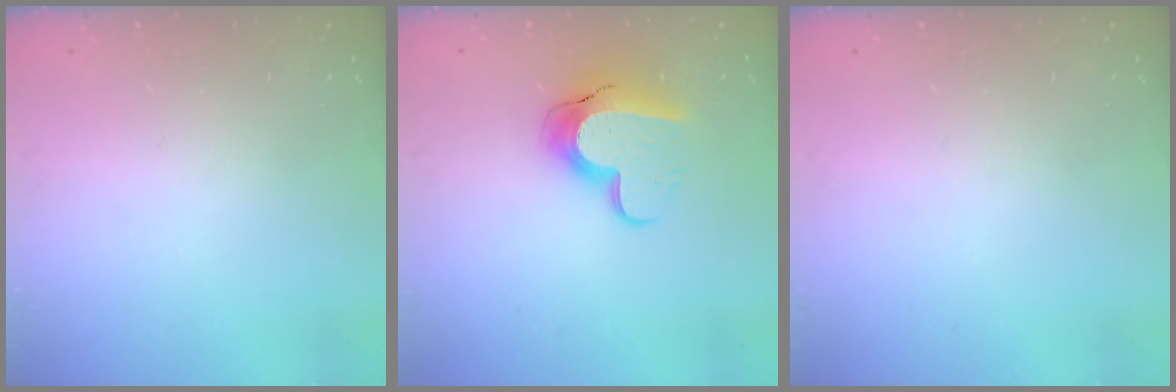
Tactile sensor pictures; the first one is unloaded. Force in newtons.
{"total": 13.7, "press": 13.6, "slide": 1.0}
{"total": 0.0}